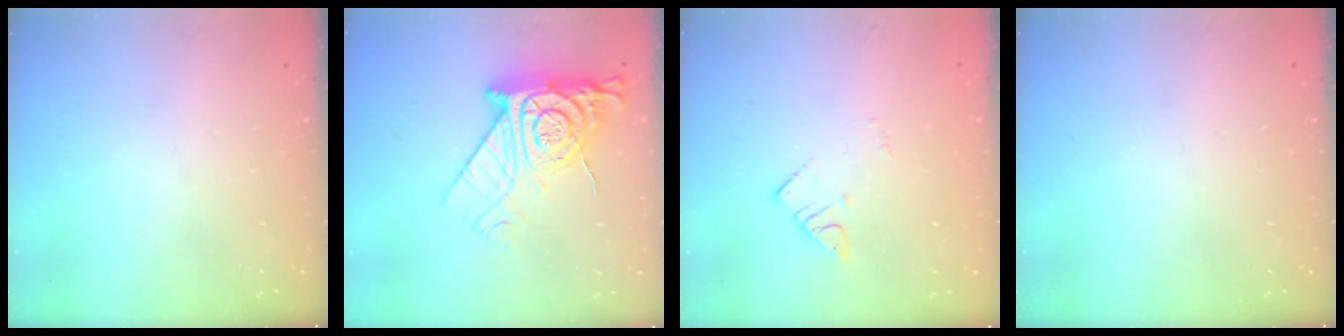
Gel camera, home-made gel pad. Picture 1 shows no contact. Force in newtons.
{"total": 16.0, "press": 15.9, "slide": 1.4}
{"total": 2.7, "press": 2.7, "slide": 0.1}
{"total": 0.0}